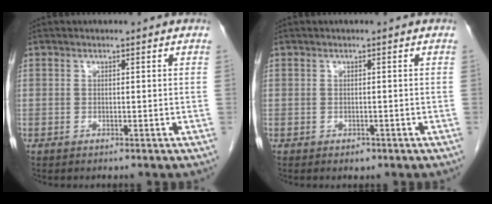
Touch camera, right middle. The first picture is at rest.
{"total": 0.8, "force": [-0.5, 0.5, 0.3], "torque": [-0.008, 0.000, -0.003]}